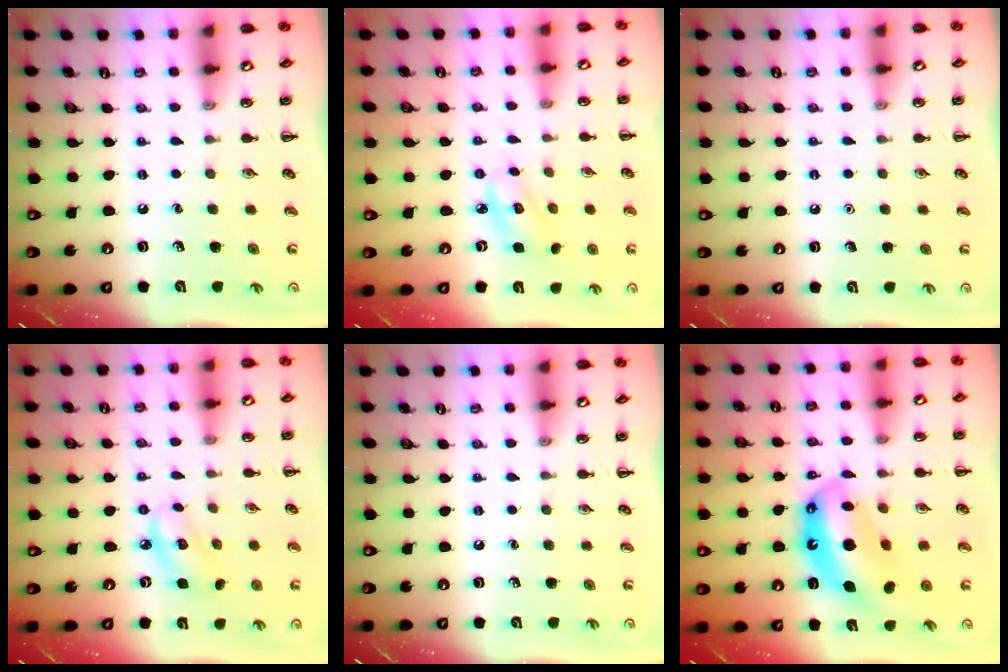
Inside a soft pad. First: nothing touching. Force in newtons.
{"total": 3.3, "press": 3.3, "slide": 0.6}
{"total": 1.6, "press": 1.6, "slide": 0.1}
{"total": 4.9, "press": 4.8, "slide": 0.8}
{"total": 0.0}
{"total": 14.4, "press": 13.8, "slide": 4.0}